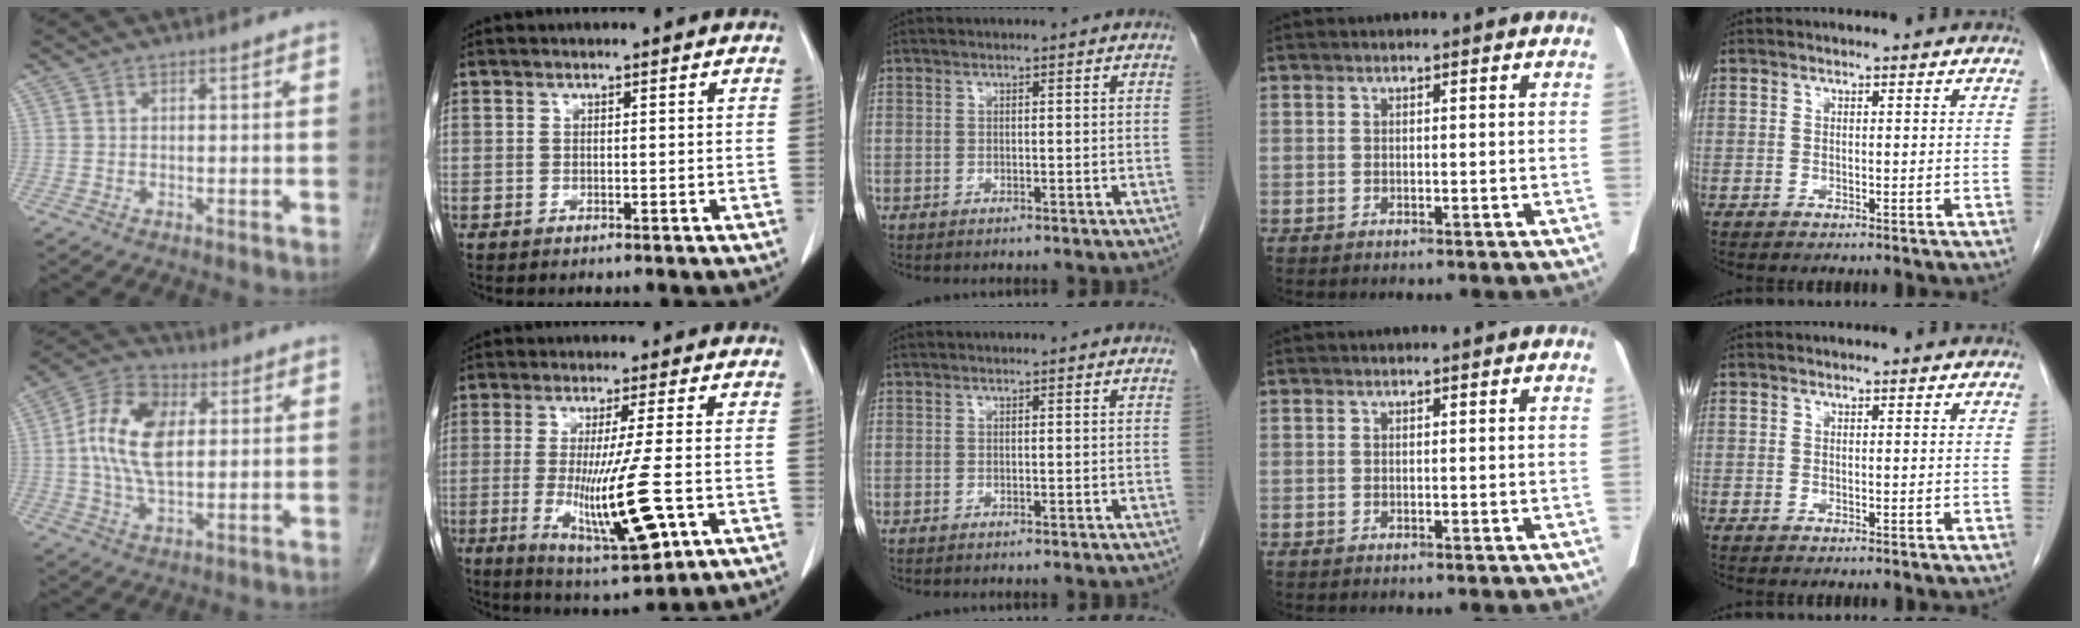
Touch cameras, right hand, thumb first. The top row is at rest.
{"thumb": {"total": 13.4, "force": [1.7, 7.6, 10.9], "torque": [-0.203, 0.012, 0.026]}, "index": {"total": 13.2, "force": [-2.9, 0.6, 12.8], "torque": [-0.226, -0.038, -0.043]}}